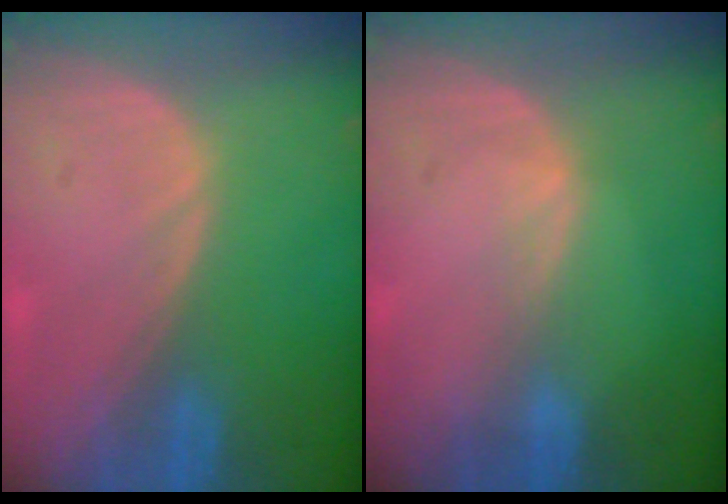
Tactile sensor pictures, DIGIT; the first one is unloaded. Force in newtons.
{"total": 0.9, "press": 0.8, "slide": 0.2}